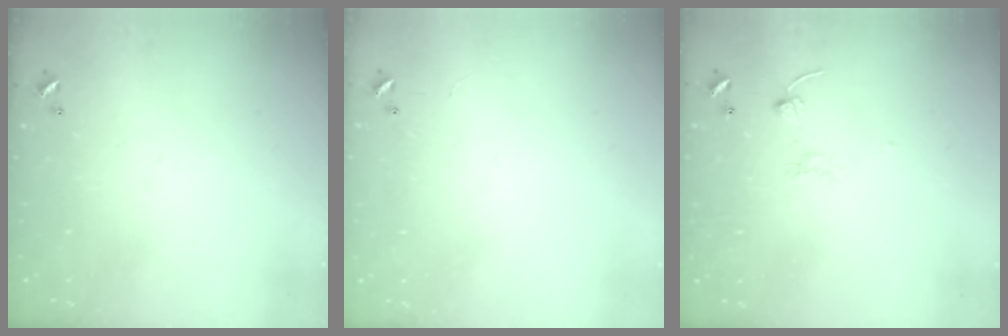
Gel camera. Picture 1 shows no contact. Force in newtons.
{"total": 8.7, "press": 8.7, "slide": 0.5}
{"total": 1.7, "press": 1.5, "slide": 0.7}